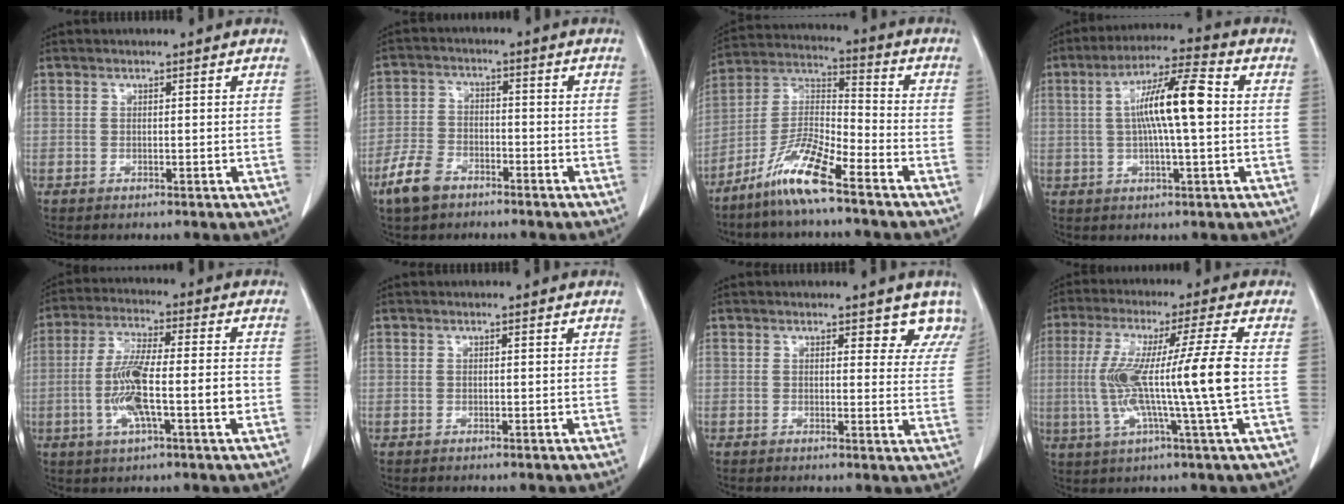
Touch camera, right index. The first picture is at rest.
{"total": 6.8, "force": [-4.7, 3.7, 3.2], "torque": [-0.078, 0.003, -0.088]}
{"total": 10.6, "force": [-7.4, 0.9, 7.6], "torque": [-0.154, -0.007, -0.149]}
{"total": 10.8, "force": [0.9, 1.1, 10.8], "torque": [-0.195, 0.016, 0.009]}
{"total": 11.1, "force": [-2.4, 1.6, 10.8], "torque": [-0.206, 0.008, -0.041]}
{"total": 0.0}
{"total": 5.2, "force": [4.6, 2.1, 1.5], "torque": [0.007, -0.016, 0.036]}
{"total": 13.7, "force": [-0.6, -1.6, 13.5], "torque": [-0.255, 0.001, -0.012]}